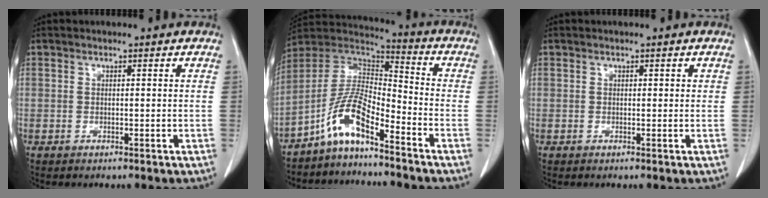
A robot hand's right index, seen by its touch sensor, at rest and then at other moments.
{"total": 9.5, "force": [-6.3, 1.9, 6.7], "torque": [-0.144, 0.023, -0.127]}
{"total": 0.5, "force": [0.2, 0.4, 0.3], "torque": [0.006, 0.001, 0.000]}